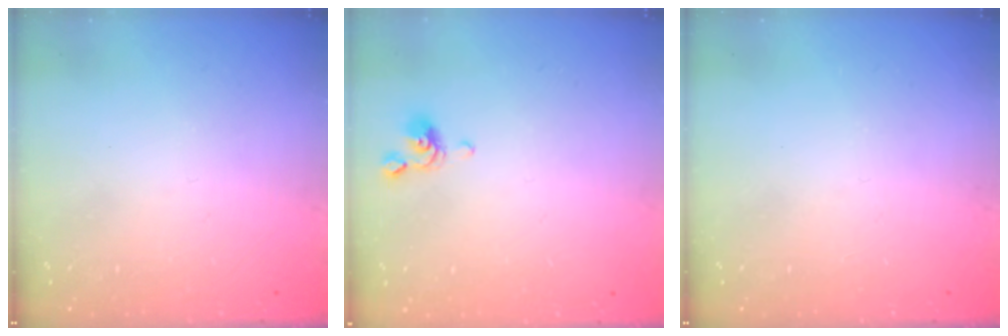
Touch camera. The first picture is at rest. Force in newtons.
{"total": 2.3, "press": 2.3, "slide": 0.6}
{"total": 0.0}